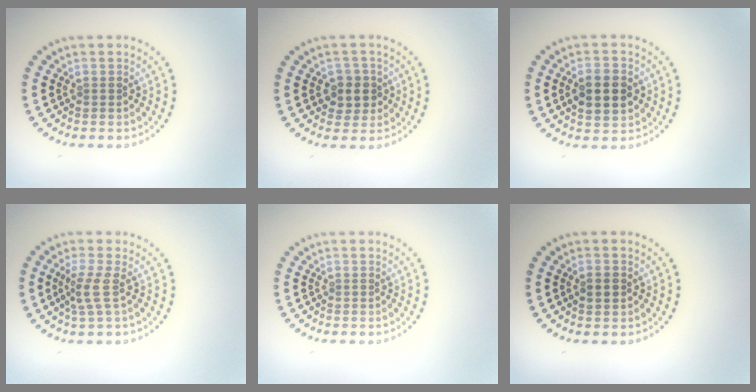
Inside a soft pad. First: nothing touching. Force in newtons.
{"total": 2.4, "press": 2.3, "slide": 0.8}
{"total": 4.3, "press": 4.3, "slide": 0.2}
{"total": 2.3, "press": 1.6, "slide": 1.6}
{"total": 0.0}
{"total": 1.3, "press": 1.3, "slide": 0.1}